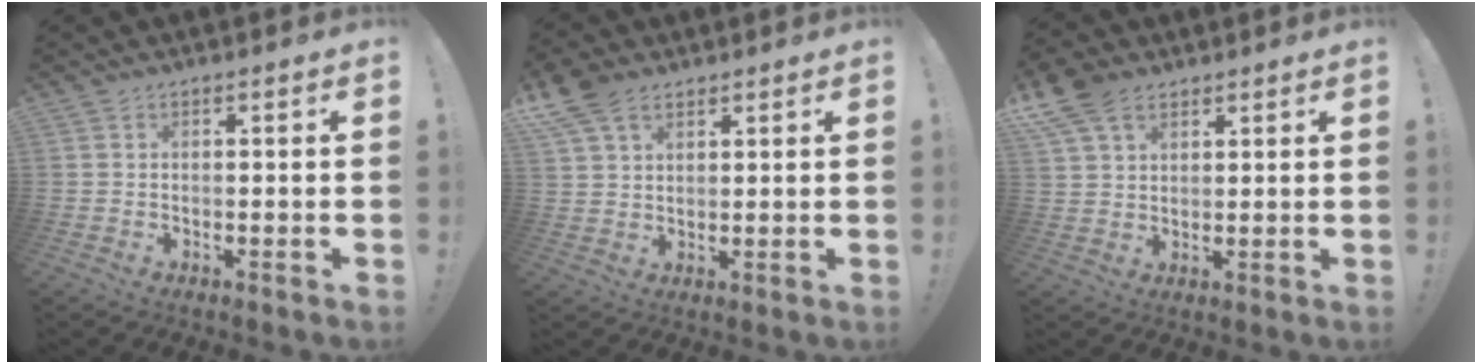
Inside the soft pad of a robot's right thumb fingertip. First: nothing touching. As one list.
[{"total": 8.8, "force": [5.6, 5.1, 4.5], "torque": [-0.089, -0.018, 0.109]}, {"total": 9.5, "force": [5.9, 5.7, 4.8], "torque": [-0.096, -0.020, 0.116]}]